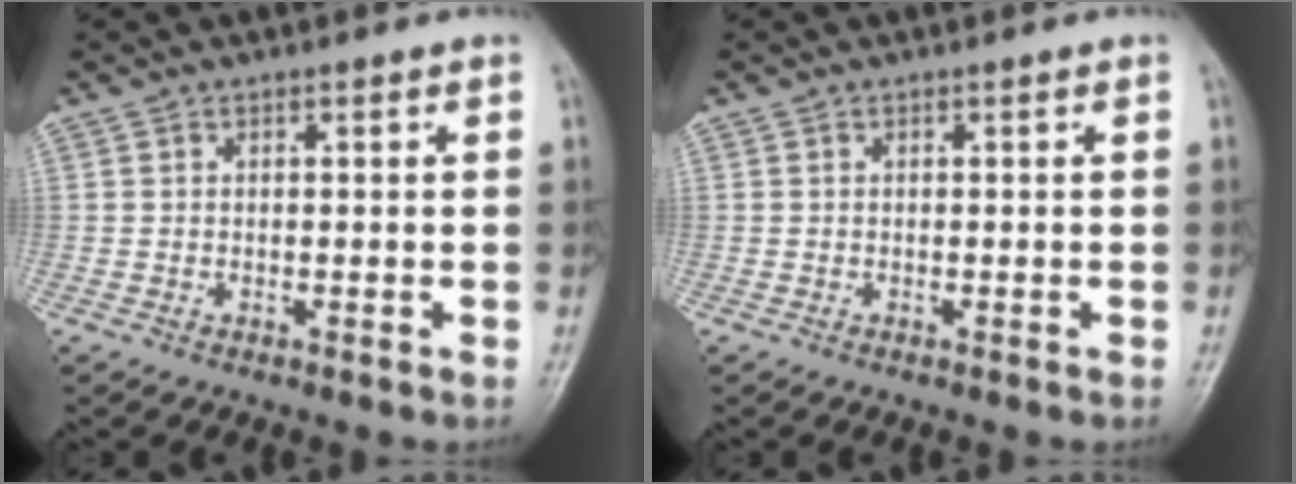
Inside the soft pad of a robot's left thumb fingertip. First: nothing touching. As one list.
[{"total": 0.0}]